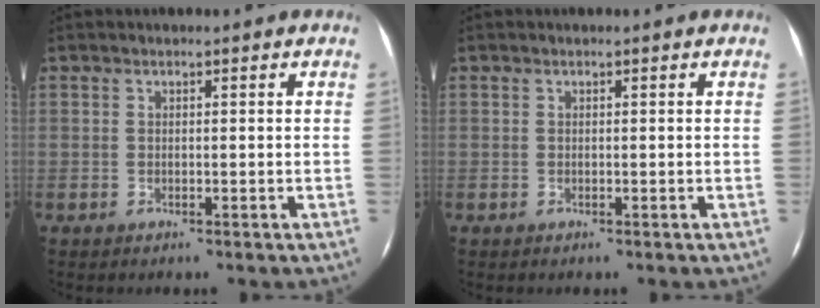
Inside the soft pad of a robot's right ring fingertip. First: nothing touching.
{"total": 0.0}